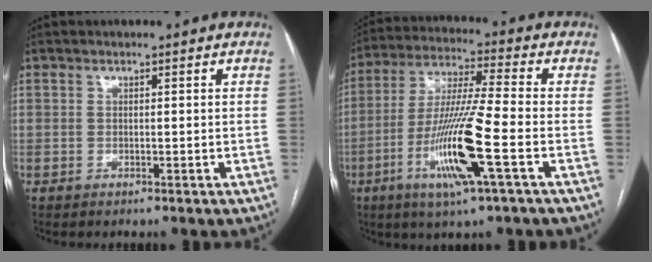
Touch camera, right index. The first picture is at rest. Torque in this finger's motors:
{"motor_torque": [2.12, 0.02, 0.38, 0.21]}